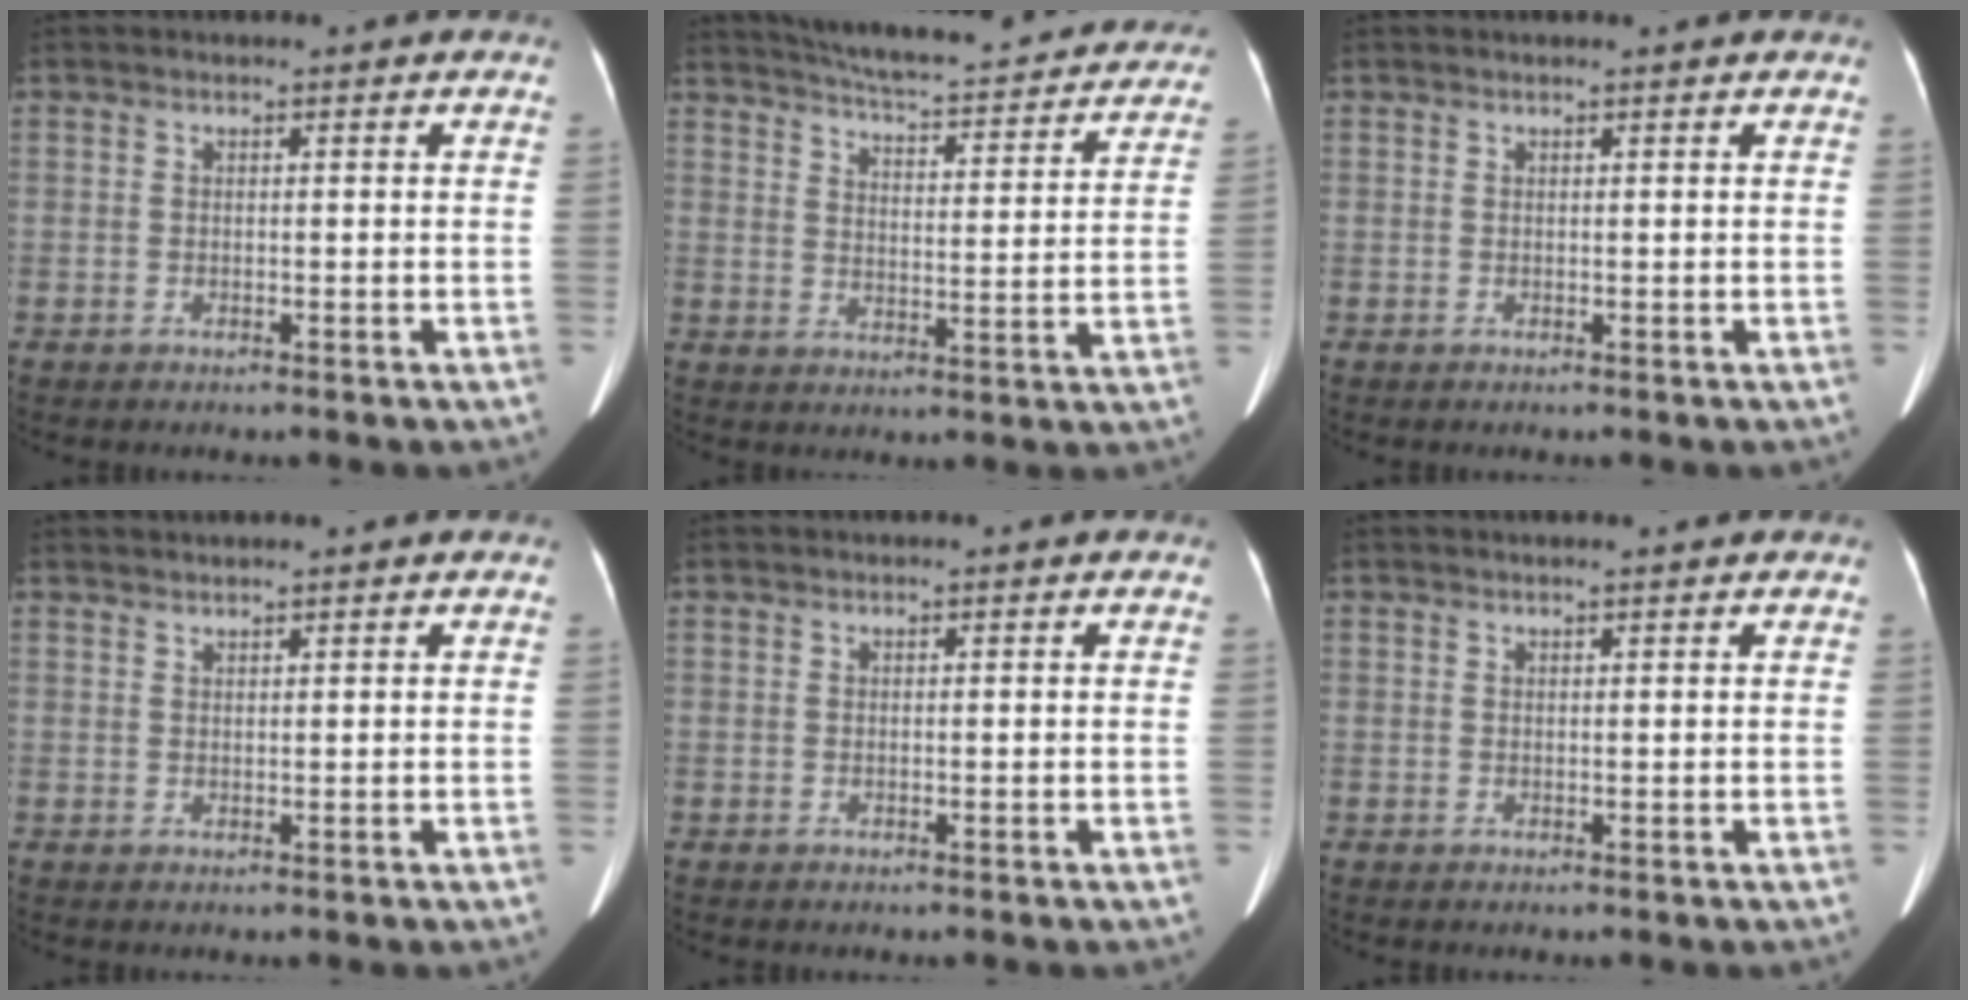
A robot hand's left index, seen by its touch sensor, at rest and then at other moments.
{"total": 23.5, "force": [21.5, 4.0, 8.6], "torque": [-0.129, -0.025, 0.265]}
{"total": 1.1, "force": [1.0, -0.1, 0.4], "torque": [-0.009, 0.011, 0.014]}
{"total": 2.2, "force": [2.1, -0.2, 0.7], "torque": [-0.009, 0.022, 0.037]}
{"total": 0.0}
{"total": 2.3, "force": [2.0, 0.0, 1.0], "torque": [-0.012, 0.015, 0.026]}